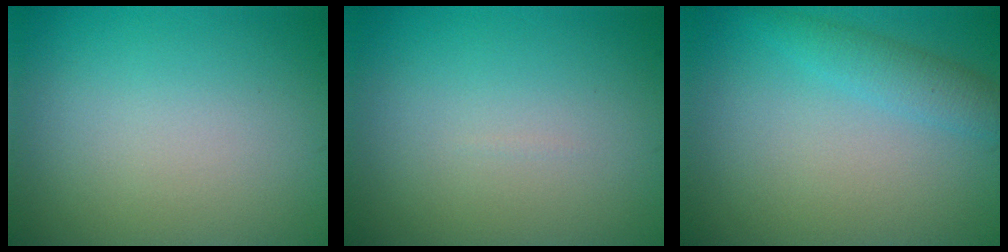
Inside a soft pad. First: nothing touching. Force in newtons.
{"total": 0.0}
{"total": 2.3, "press": 2.3, "slide": 0.0}